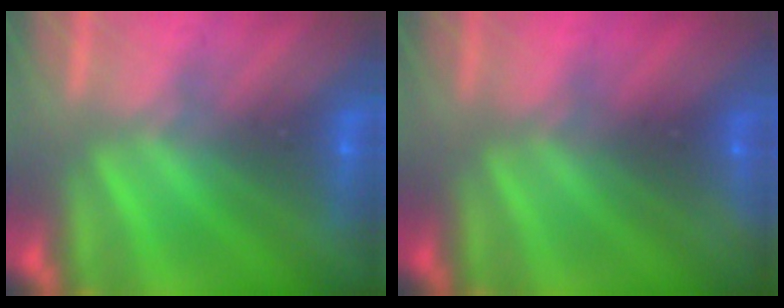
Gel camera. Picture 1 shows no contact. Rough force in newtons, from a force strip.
{"total": 2.4}